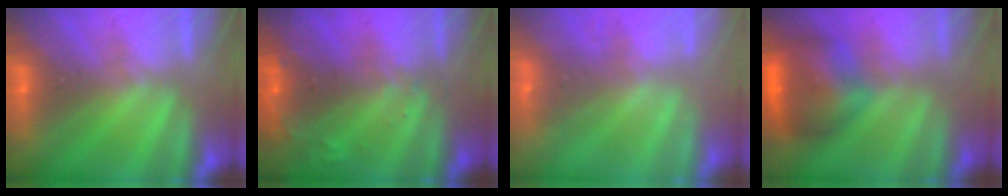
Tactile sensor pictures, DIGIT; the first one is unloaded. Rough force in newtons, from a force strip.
{"total": 7.6}
{"total": 2.2}
{"total": 8.6}